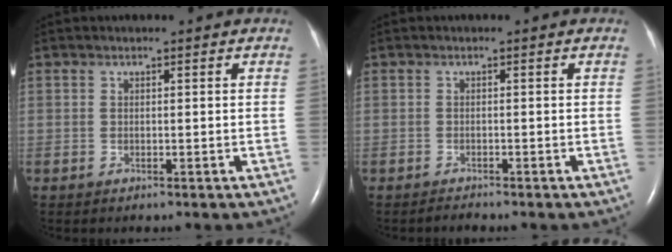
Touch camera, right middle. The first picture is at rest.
{"total": 0.8, "force": [-0.8, -0.1, 0.0], "torque": [-0.006, -0.005, -0.011]}